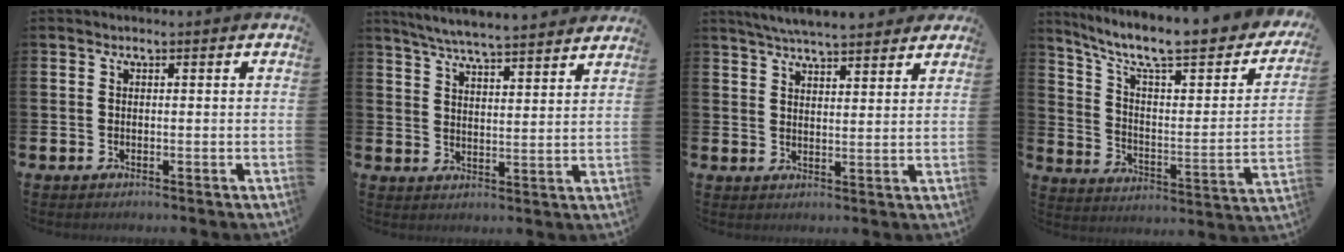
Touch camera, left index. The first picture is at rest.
{"total": 5.9, "force": [5.7, -0.1, 1.3], "torque": [-0.046, -0.035, 0.100]}
{"total": 5.7, "force": [5.4, 0.7, 1.5], "torque": [-0.037, -0.023, 0.098]}
{"total": 9.1, "force": [7.1, 2.1, 5.3], "torque": [-0.117, -0.060, 0.109]}